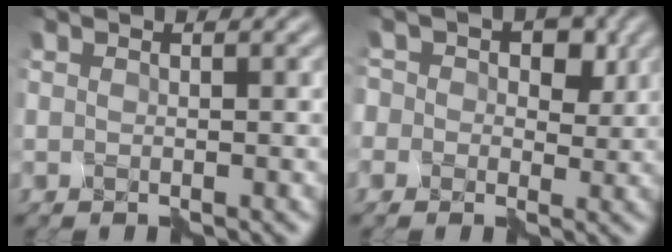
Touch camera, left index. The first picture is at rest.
{"total": 5.3, "force": [0.4, 4.5, 2.9], "torque": [-0.051, 0.024, -0.011]}